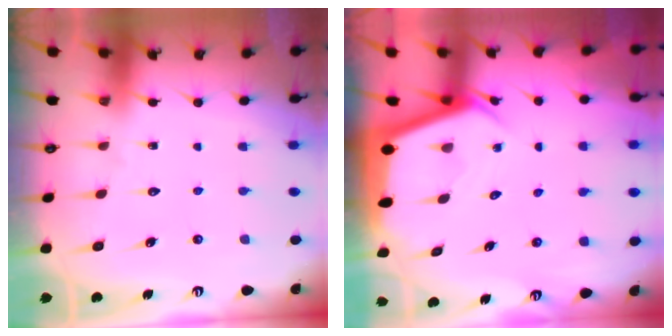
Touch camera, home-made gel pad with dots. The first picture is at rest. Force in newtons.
{"total": 3.7, "press": 3.7, "slide": 0.4}